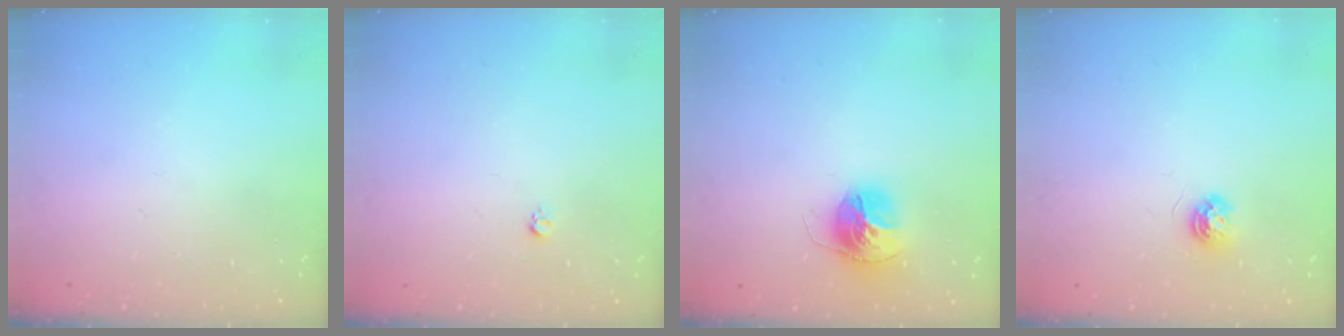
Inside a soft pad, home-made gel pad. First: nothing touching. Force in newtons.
{"total": 2.7, "press": 2.7, "slide": 0.3}
{"total": 13.9, "press": 13.8, "slide": 1.4}
{"total": 4.8, "press": 4.8, "slide": 0.6}